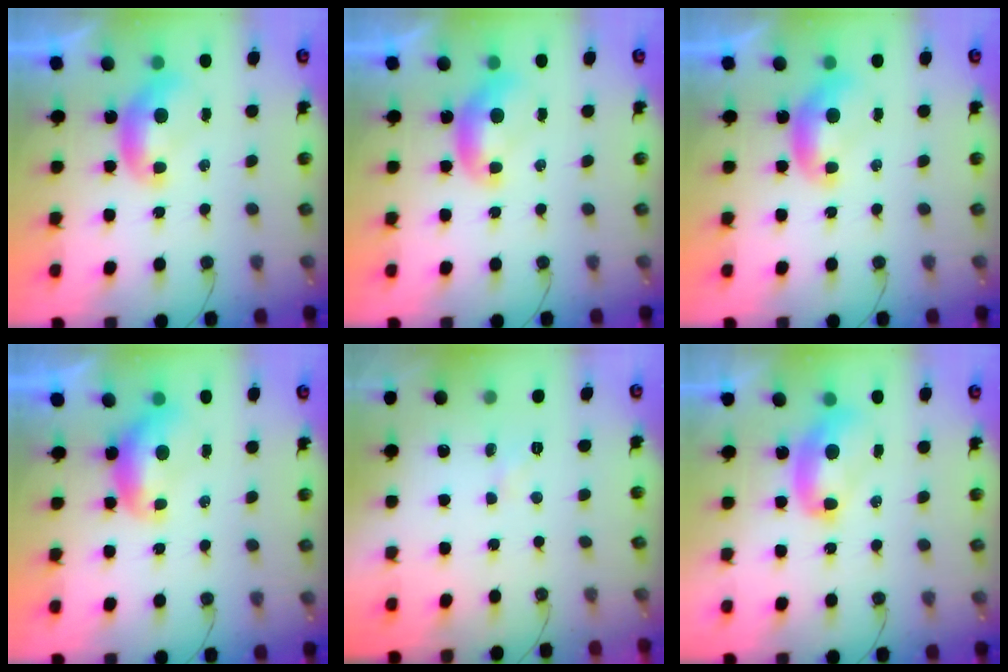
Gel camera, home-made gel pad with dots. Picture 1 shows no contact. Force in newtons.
{"total": 0.0}
{"total": 0.0}
{"total": 0.0}
{"total": 1.7, "press": 1.6, "slide": 0.4}
{"total": 3.1, "press": 3.1, "slide": 0.2}